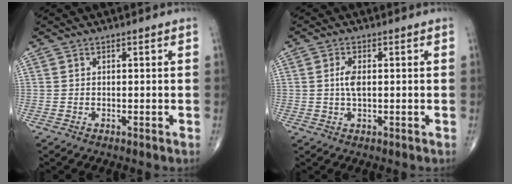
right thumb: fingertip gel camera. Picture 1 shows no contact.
{"total": 3.2, "force": [0.3, 1.4, 2.9], "torque": [-0.059, 0.001, 0.002]}